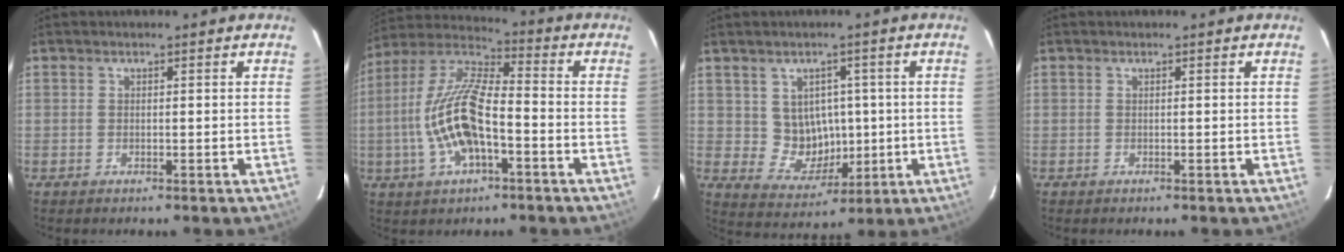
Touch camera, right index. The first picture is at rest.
{"total": 15.7, "force": [-4.3, 5.8, 13.9], "torque": [-0.285, 0.001, -0.083]}
{"total": 7.7, "force": [0.7, 7.2, 2.6], "torque": [-0.054, 0.006, 0.030]}
{"total": 0.0}